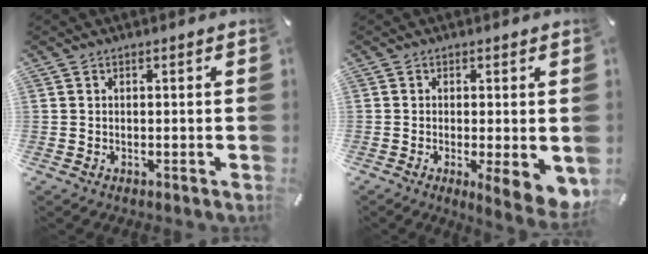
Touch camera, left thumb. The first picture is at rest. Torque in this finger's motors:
{"motor_torque": [0.66, 2.60, 1.24, 0.24, 0.27]}